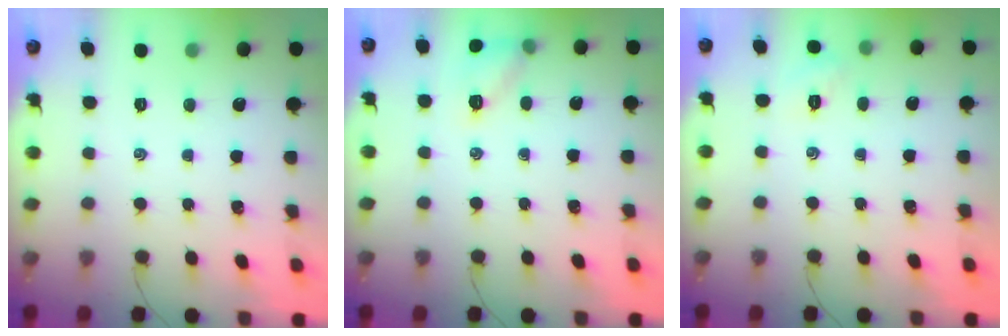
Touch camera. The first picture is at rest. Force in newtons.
{"total": 9.4, "press": 9.2, "slide": 1.8}
{"total": 2.2, "press": 2.2, "slide": 0.6}